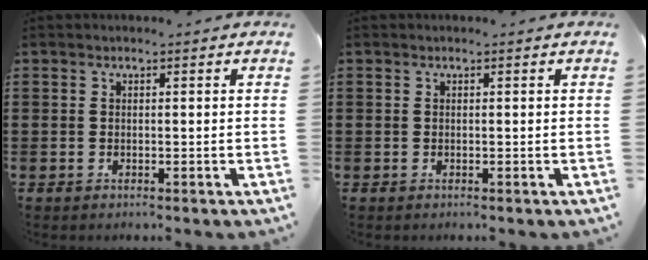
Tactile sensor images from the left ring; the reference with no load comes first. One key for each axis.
{"total": 0.0}